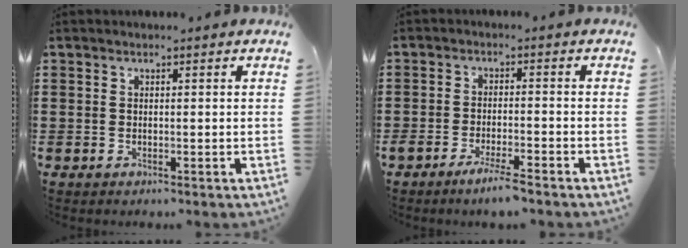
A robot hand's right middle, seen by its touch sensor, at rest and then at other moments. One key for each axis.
{"total": 3.7, "fx": -2.8, "fy": 0.2, "fz": 2.4, "tx": -0.043, "ty": -0.004, "tz": -0.050}